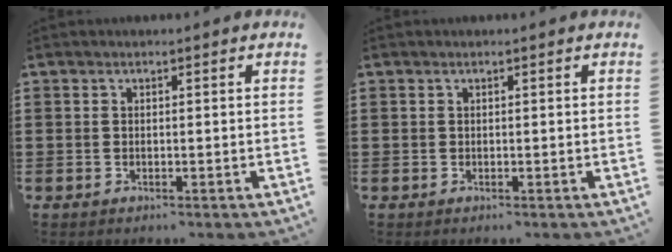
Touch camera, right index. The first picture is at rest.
{"total": 0.0}